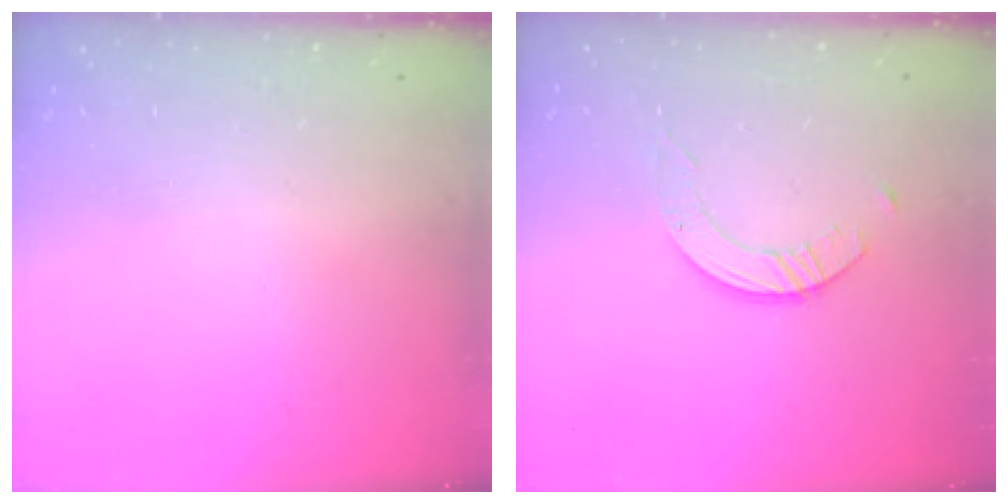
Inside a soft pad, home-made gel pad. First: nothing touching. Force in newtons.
{"total": 3.0, "press": 3.0, "slide": 0.2}